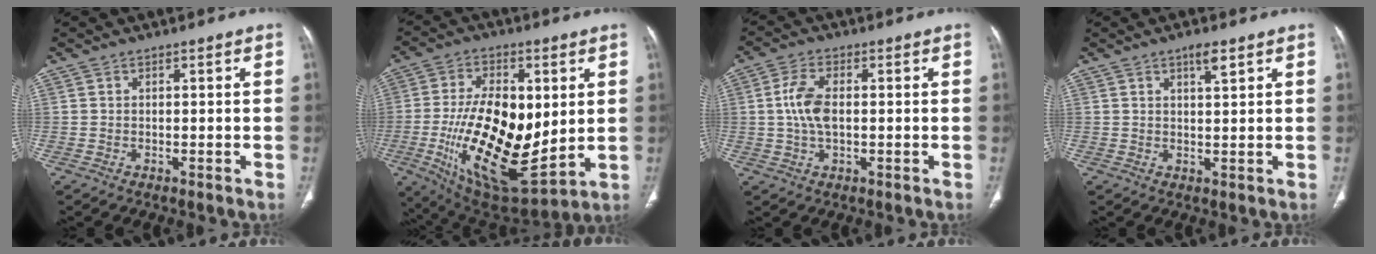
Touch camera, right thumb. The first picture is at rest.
{"total": 24.4, "force": [-0.5, 11.9, 21.2], "torque": [-0.371, -0.029, 0.009]}
{"total": 6.3, "force": [0.2, 3.2, 5.4], "torque": [-0.116, 0.008, 0.001]}
{"total": 2.9, "force": [1.8, 0.6, 2.2], "torque": [-0.036, -0.012, 0.029]}